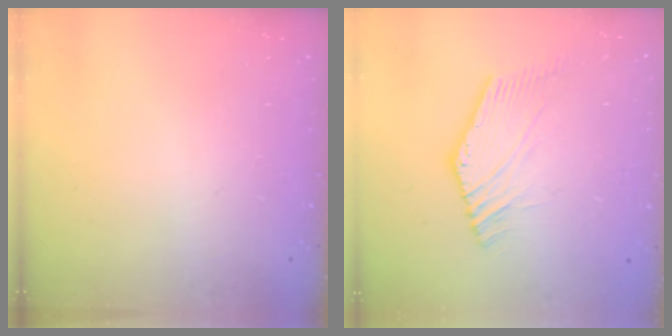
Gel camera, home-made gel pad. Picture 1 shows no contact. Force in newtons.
{"total": 0.5, "press": 0.2, "slide": 0.5}